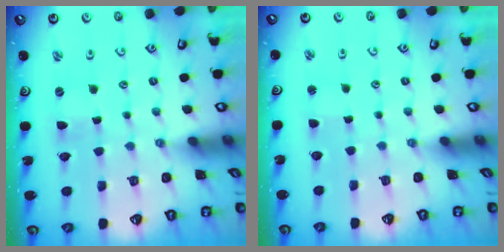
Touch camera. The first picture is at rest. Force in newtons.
{"total": 1.5, "press": 1.5, "slide": 0.3}